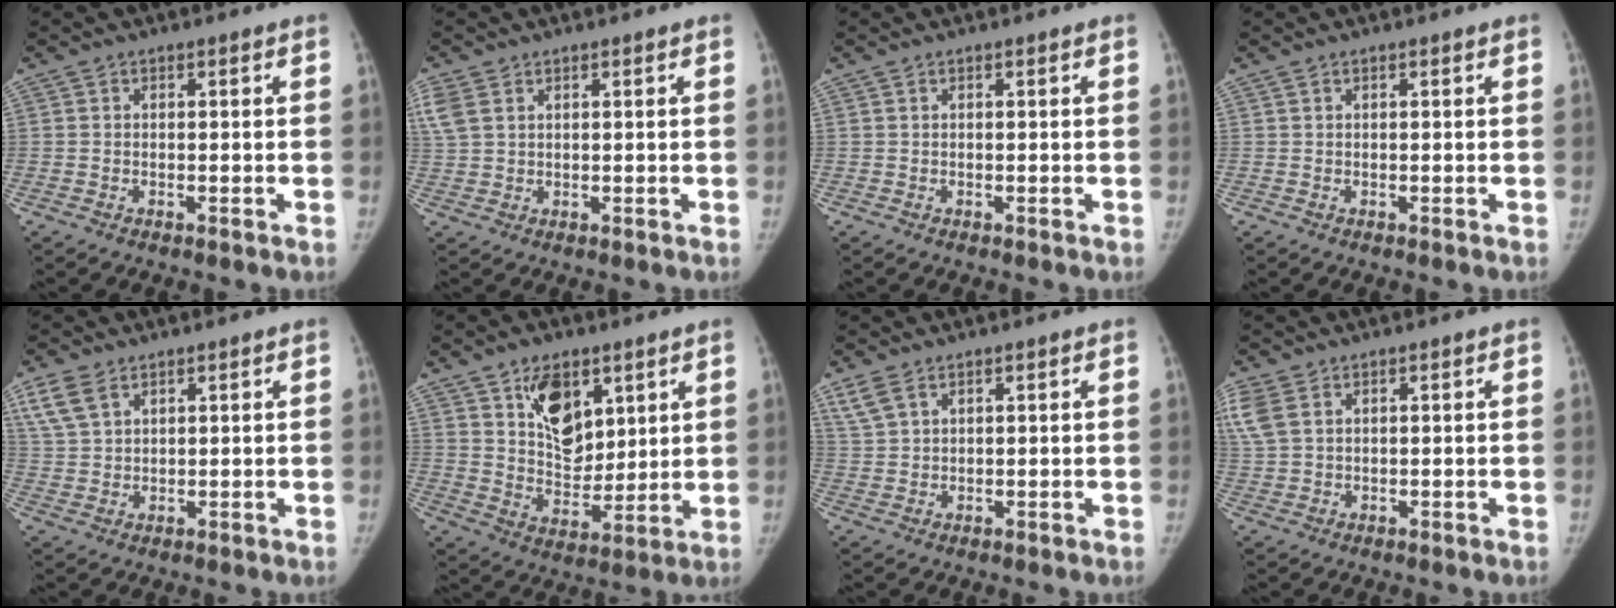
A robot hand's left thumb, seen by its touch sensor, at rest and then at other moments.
{"total": 5.6, "force": [2.5, 3.5, 3.6], "torque": [-0.107, 0.011, 0.060]}
{"total": 0.0}
{"total": 0.0}
{"total": 6.5, "force": [3.9, 3.6, 3.7], "torque": [-0.079, -0.002, 0.087]}
{"total": 12.3, "force": [6.2, 7.6, 7.4], "torque": [-0.082, -0.046, 0.115]}
{"total": 4.1, "force": [2.8, 2.0, 2.3], "torque": [-0.050, 0.001, 0.066]}
{"total": 7.3, "force": [3.1, 4.6, 4.8], "torque": [-0.138, 0.009, 0.072]}